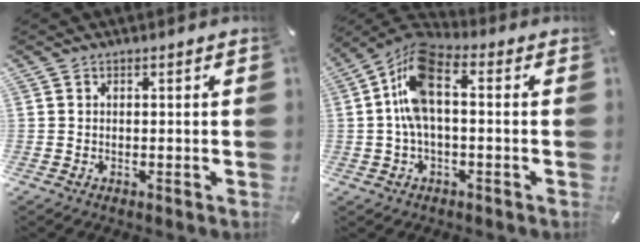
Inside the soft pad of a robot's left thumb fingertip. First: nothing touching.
{"total": 11.4, "force": [0.9, 5.7, 9.9], "torque": [-0.209, 0.005, 0.018]}